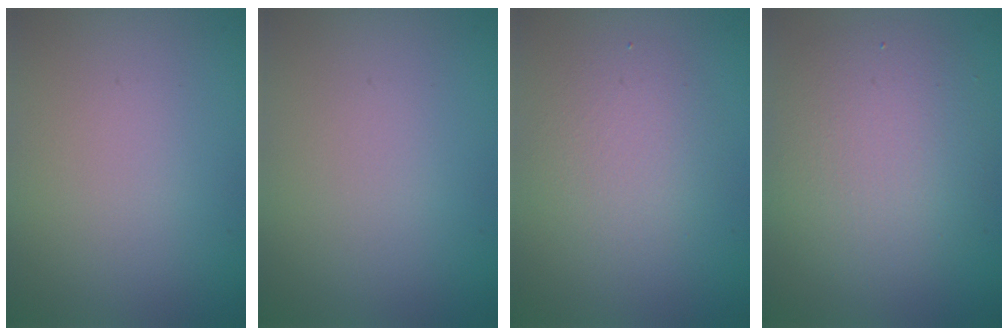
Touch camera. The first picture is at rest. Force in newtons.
{"total": 0.0}
{"total": 2.6, "press": 2.6, "slide": 0.1}
{"total": 5.5, "press": 5.5, "slide": 0.4}